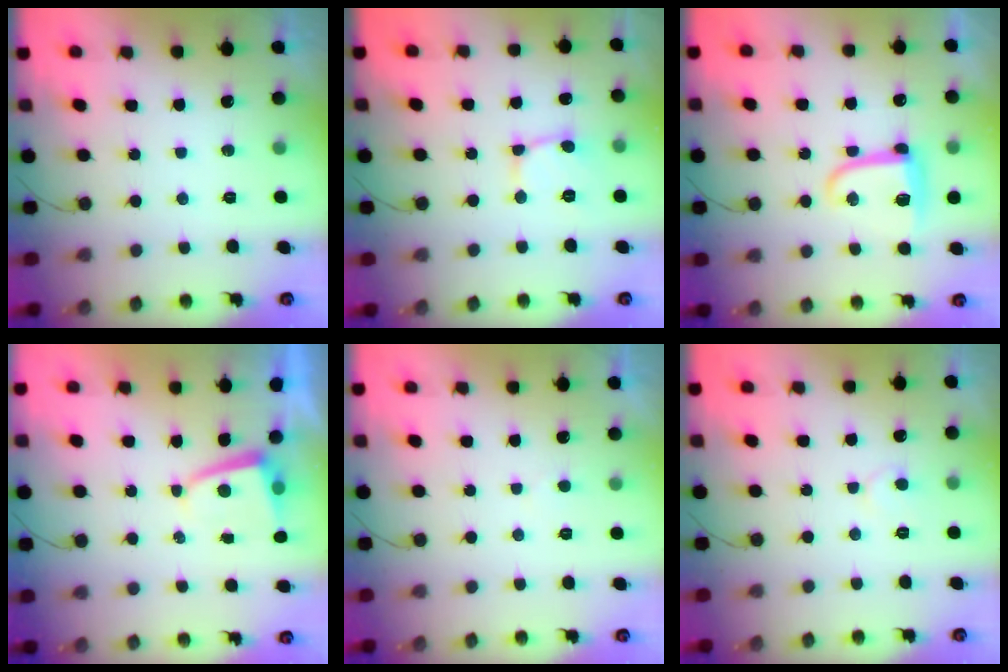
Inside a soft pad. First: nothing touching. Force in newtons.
{"total": 2.7, "press": 2.7, "slide": 0.2}
{"total": 10.3, "press": 10.3, "slide": 0.5}
{"total": 2.0, "press": 2.0, "slide": 0.3}
{"total": 1.9, "press": 1.9, "slide": 0.3}
{"total": 5.0, "press": 4.9, "slide": 0.5}